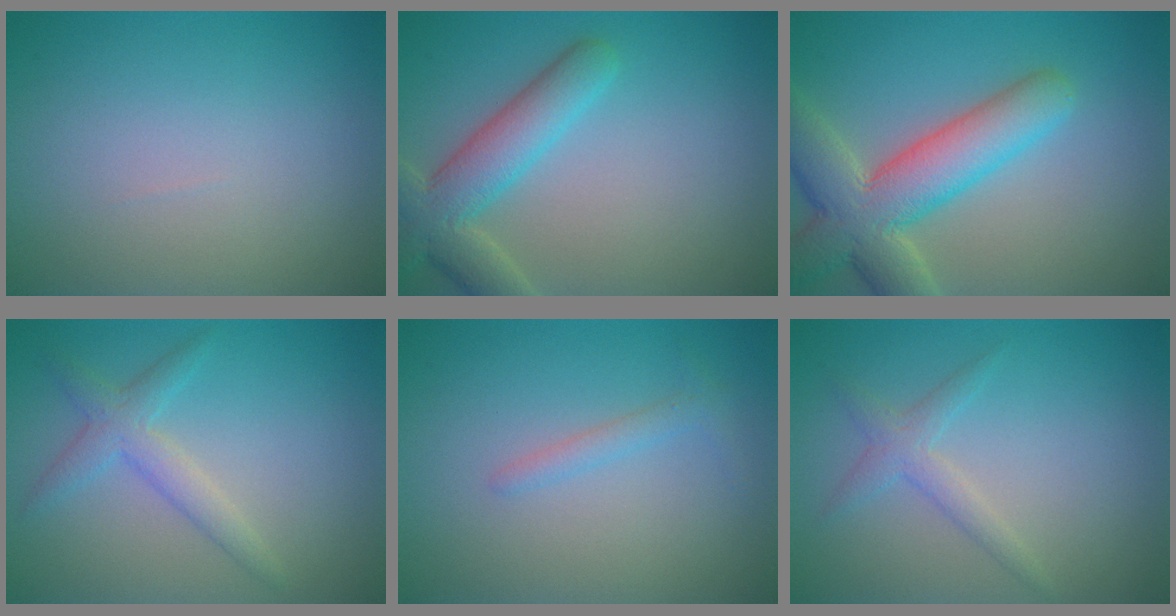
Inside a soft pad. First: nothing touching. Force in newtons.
{"total": 5.6, "press": 5.6, "slide": 0.4}
{"total": 8.2, "press": 8.1, "slide": 0.7}
{"total": 2.6, "press": 2.6, "slide": 0.1}
{"total": 1.3, "press": 1.3, "slide": 0.1}
{"total": 2.0, "press": 2.0, "slide": 0.0}